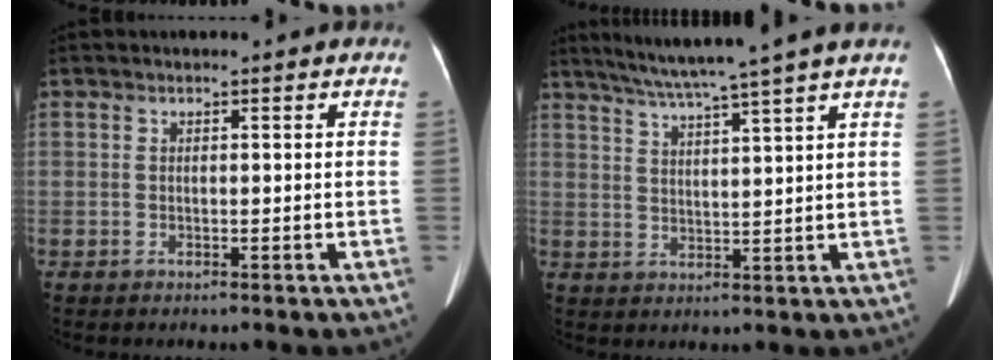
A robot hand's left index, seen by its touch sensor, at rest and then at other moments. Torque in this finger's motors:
{"motor_torque": [-0.23, -0.59, 0.04, 0.02]}